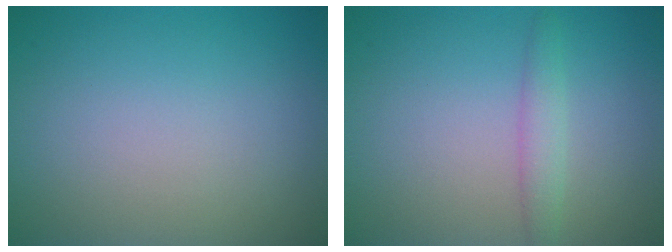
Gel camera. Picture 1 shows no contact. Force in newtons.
{"total": 1.7, "press": 1.7, "slide": 0.1}